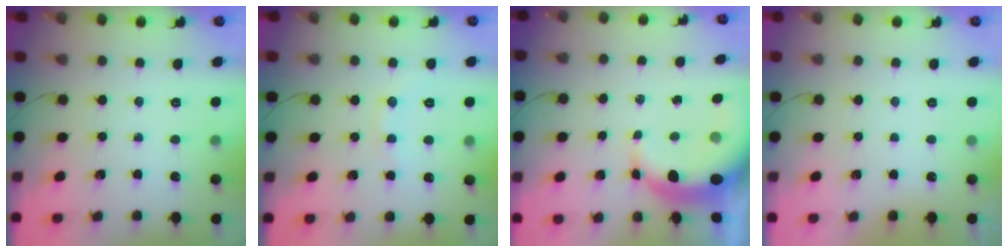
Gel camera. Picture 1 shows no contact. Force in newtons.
{"total": 4.9, "press": 4.8, "slide": 1.1}
{"total": 8.4, "press": 8.3, "slide": 1.5}
{"total": 2.8, "press": 2.8, "slide": 0.1}